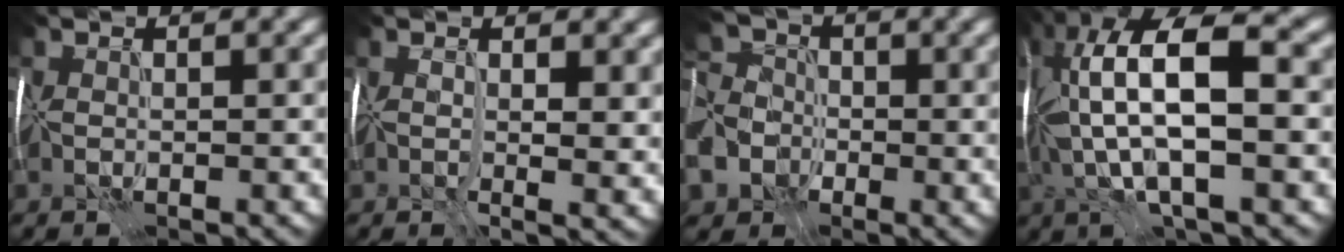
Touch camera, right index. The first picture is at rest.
{"total": 5.5, "force": [0.6, 2.6, 4.8], "torque": [-0.056, -0.019, 0.014]}
{"total": 11.8, "force": [-5.6, 8.9, 5.3], "torque": [-0.122, -0.031, -0.108]}
{"total": 14.1, "force": [1.7, 4.9, 13.1], "torque": [-0.257, 0.025, 0.036]}